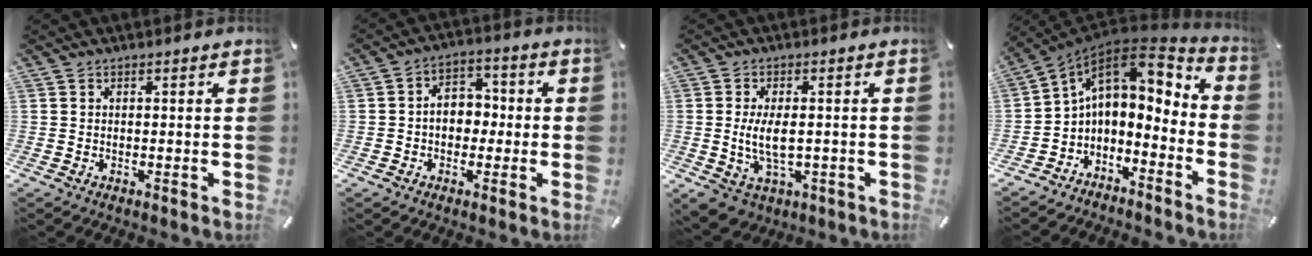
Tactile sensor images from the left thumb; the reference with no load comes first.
{"total": 6.7, "force": [-1.1, 5.3, 4.0], "torque": [-0.060, 0.016, -0.022]}
{"total": 8.7, "force": [-0.5, 5.8, 6.5], "torque": [-0.131, 0.003, -0.005]}
{"total": 9.7, "force": [2.7, 7.2, 6.0], "torque": [-0.088, -0.025, 0.051]}